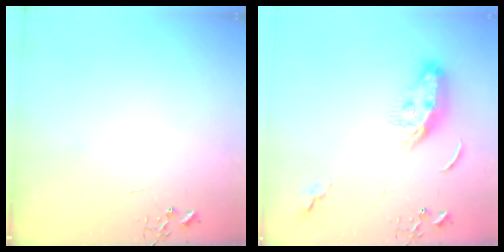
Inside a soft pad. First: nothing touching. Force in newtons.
{"total": 9.3, "press": 9.2, "slide": 1.2}